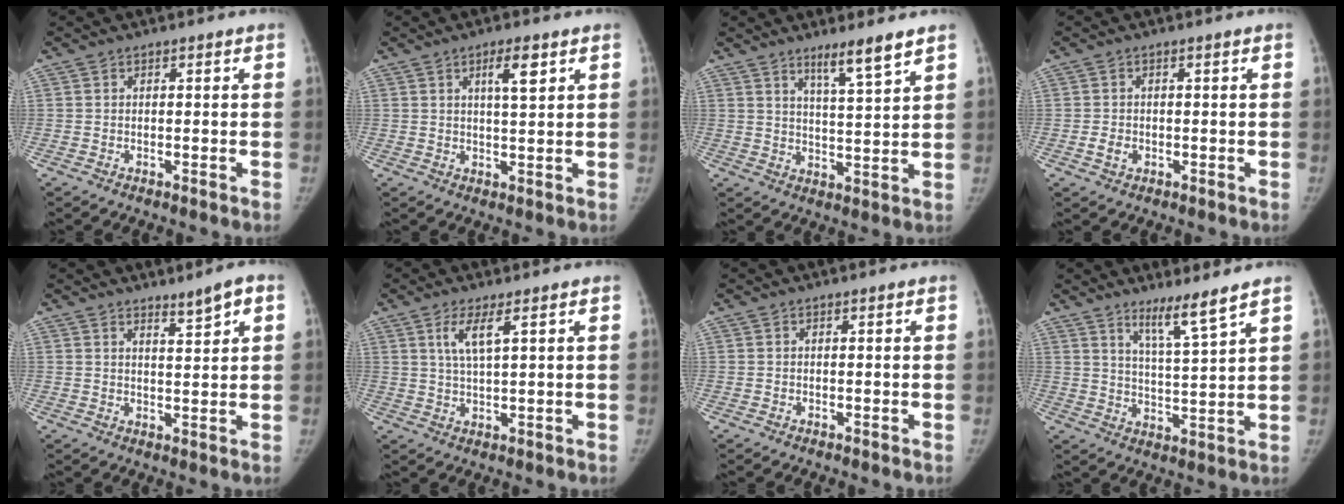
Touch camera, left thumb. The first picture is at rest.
{"total": 4.7, "force": [2.2, 1.0, 4.0], "torque": [-0.063, -0.011, 0.039]}
{"total": 6.6, "force": [4.9, 0.1, 4.5], "torque": [-0.071, -0.039, 0.084]}
{"total": 2.0, "force": [-0.6, 1.5, 1.1], "torque": [-0.018, 0.004, -0.009]}
{"total": 3.7, "force": [2.5, 0.5, 2.7], "torque": [-0.036, -0.021, 0.042]}
{"total": 4.5, "force": [2.1, 0.7, 3.9], "torque": [-0.083, -0.012, 0.047]}
{"total": 0.0}
{"total": 6.9, "force": [5.2, -0.5, 4.5], "torque": [-0.076, -0.051, 0.097]}